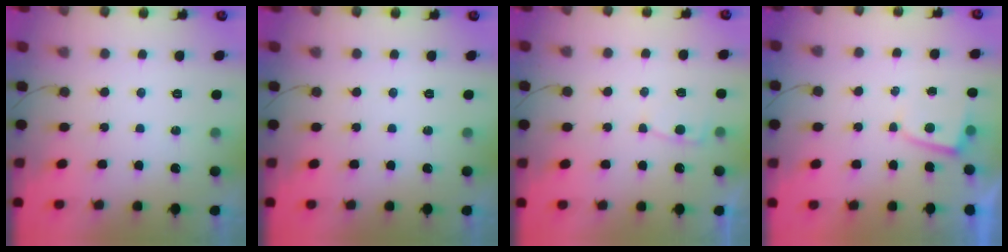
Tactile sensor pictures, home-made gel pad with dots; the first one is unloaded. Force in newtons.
{"total": 0.0}
{"total": 5.0, "press": 5.0, "slide": 0.6}
{"total": 2.2, "press": 2.2, "slide": 0.4}